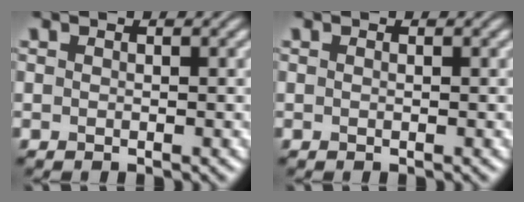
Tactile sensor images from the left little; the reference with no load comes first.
{"total": 0.0}